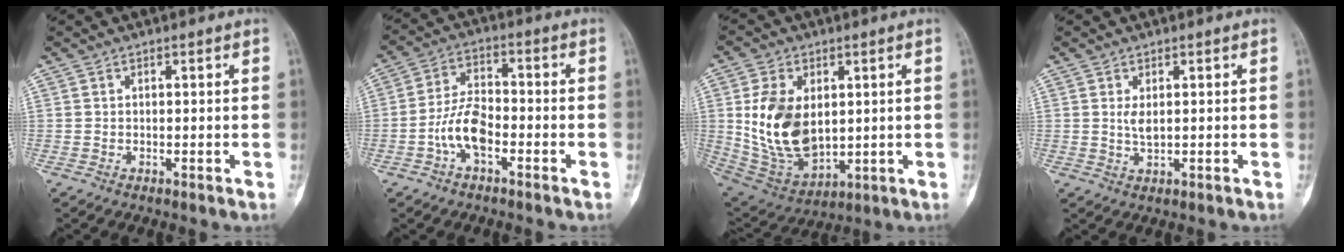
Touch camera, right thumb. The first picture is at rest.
{"total": 8.0, "force": [-3.0, 4.0, 6.2], "torque": [-0.117, 0.029, -0.062]}
{"total": 16.3, "force": [1.9, 10.5, 12.4], "torque": [-0.211, -0.016, 0.058]}
{"total": 2.1, "force": [0.4, 0.8, 1.9], "torque": [-0.035, -0.005, 0.012]}